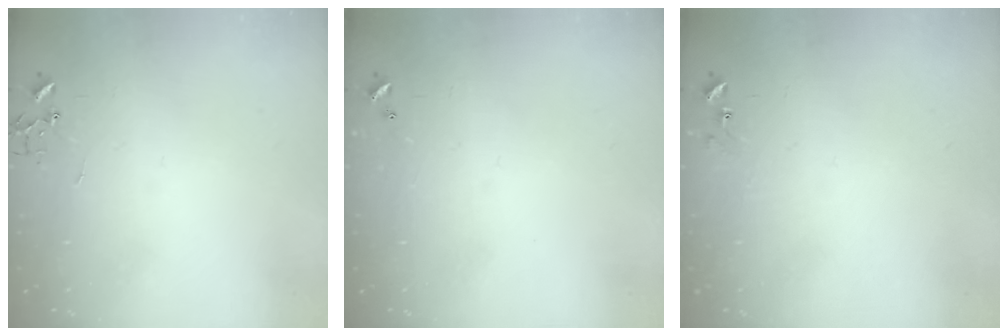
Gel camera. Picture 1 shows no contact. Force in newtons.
{"total": 0.0}
{"total": 6.0, "press": 5.9, "slide": 0.6}